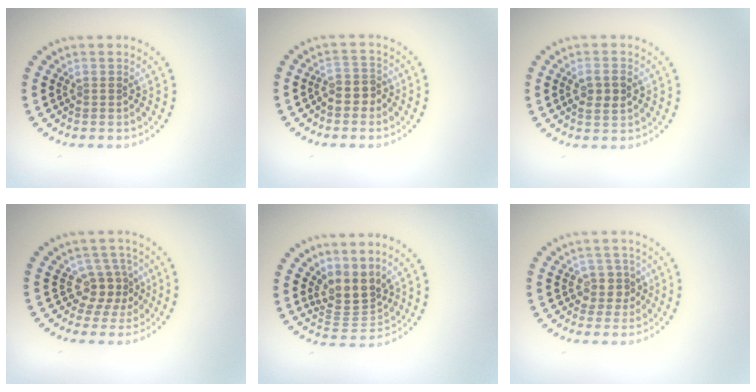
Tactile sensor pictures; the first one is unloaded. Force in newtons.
{"total": 2.5, "press": 2.2, "slide": 1.1}
{"total": 2.4, "press": 2.4, "slide": 0.4}
{"total": 2.9, "press": 2.2, "slide": 1.9}
{"total": 3.6, "press": 2.6, "slide": 2.5}
{"total": 2.3, "press": 2.0, "slide": 1.1}